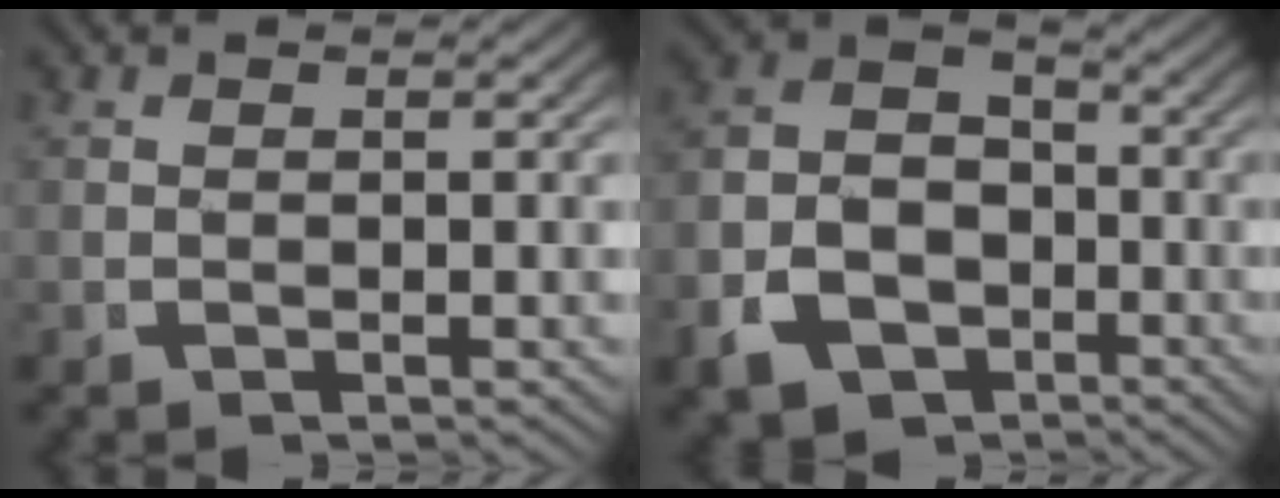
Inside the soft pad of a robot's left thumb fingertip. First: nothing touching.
{"total": 12.4, "force": [-3.2, 10.2, 6.4], "torque": [-0.111, -0.030, -0.053]}